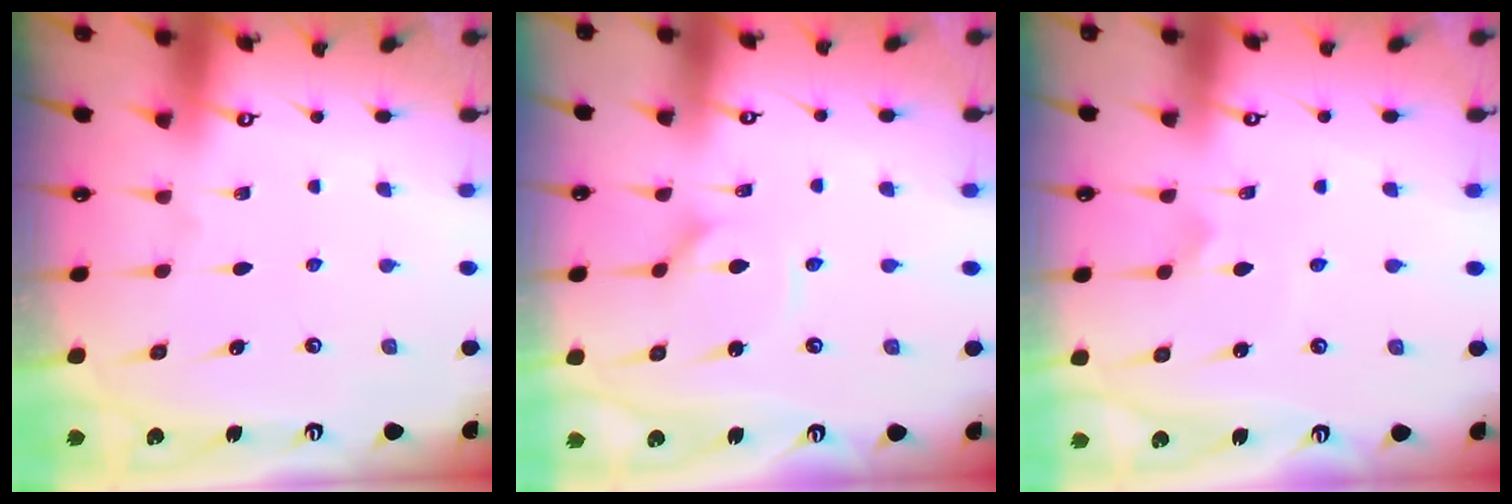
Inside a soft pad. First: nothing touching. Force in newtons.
{"total": 2.1, "press": 2.1, "slide": 0.3}
{"total": 1.7, "press": 1.6, "slide": 0.5}